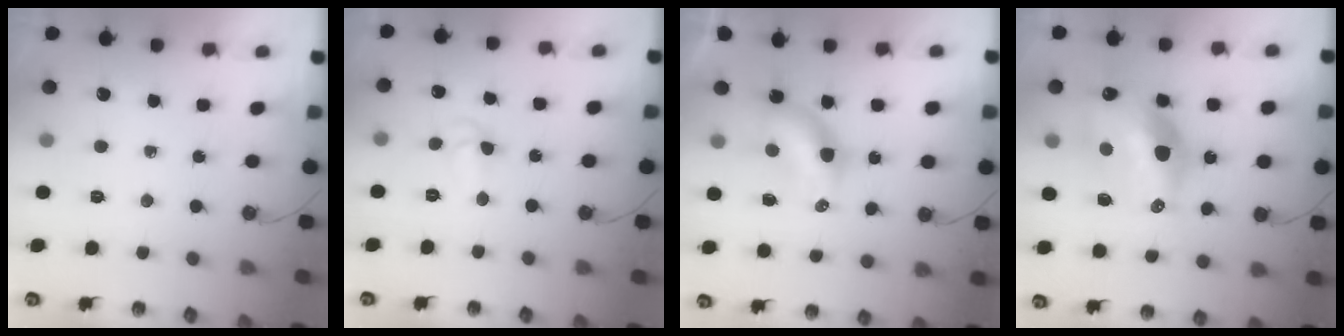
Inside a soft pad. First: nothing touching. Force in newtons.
{"total": 5.0, "press": 4.9, "slide": 0.7}
{"total": 6.9, "press": 6.9, "slide": 0.6}
{"total": 17.0, "press": 16.9, "slide": 1.3}